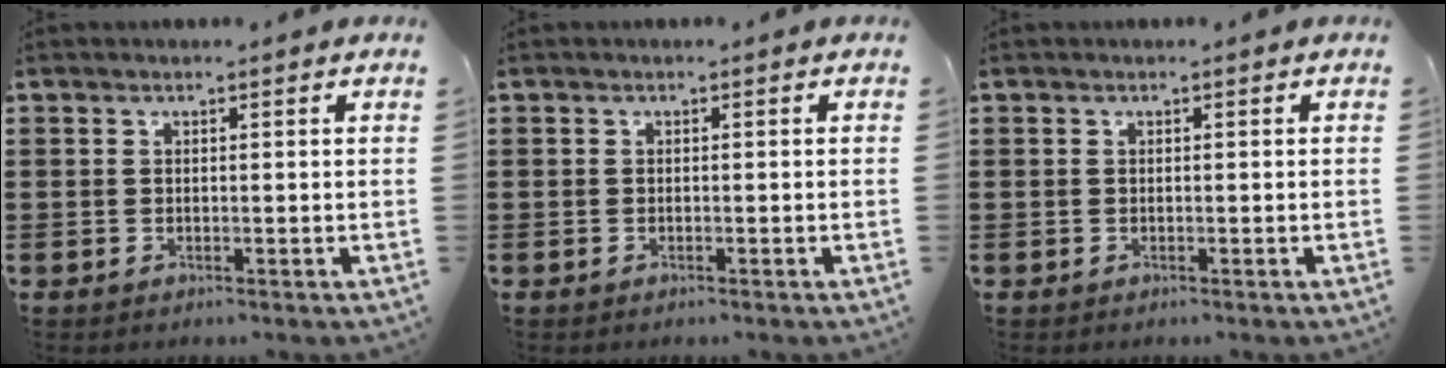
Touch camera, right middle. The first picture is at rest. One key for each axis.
{"total": 0.0}
{"total": 0.0}